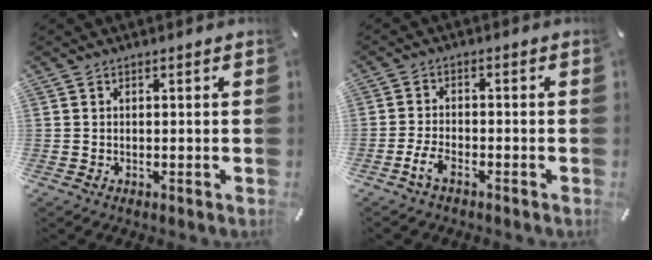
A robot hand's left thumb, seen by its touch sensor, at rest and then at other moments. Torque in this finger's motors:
{"motor_torque": [-0.49, 0.82, 0.50, 0.79, 0.07]}